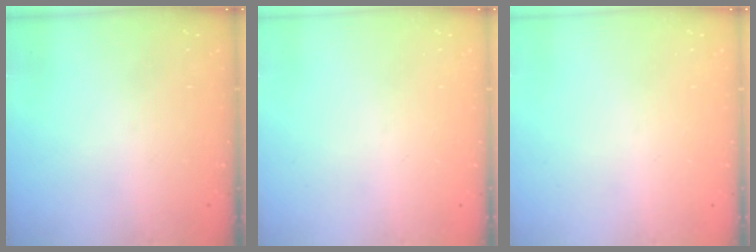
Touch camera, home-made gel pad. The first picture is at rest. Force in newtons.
{"total": 0.0}
{"total": 0.0}